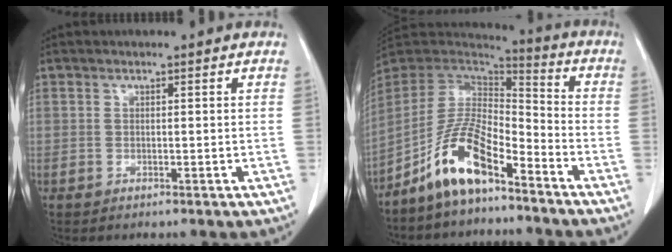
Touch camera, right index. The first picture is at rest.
{"total": 11.8, "force": [-7.7, 3.5, 8.3], "torque": [-0.175, 0.015, -0.148]}